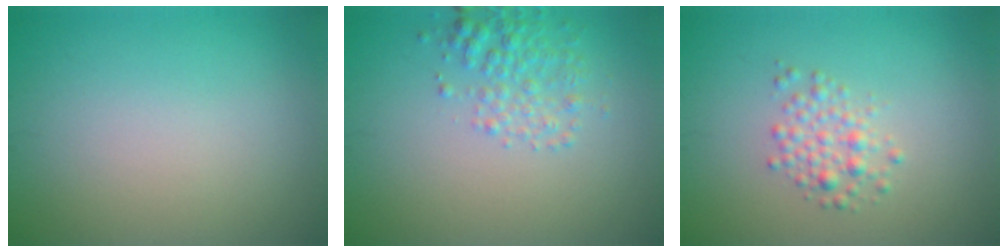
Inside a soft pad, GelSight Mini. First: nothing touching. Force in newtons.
{"total": 2.5, "press": 2.5, "slide": 0.1}
{"total": 2.2, "press": 2.2, "slide": 0.1}